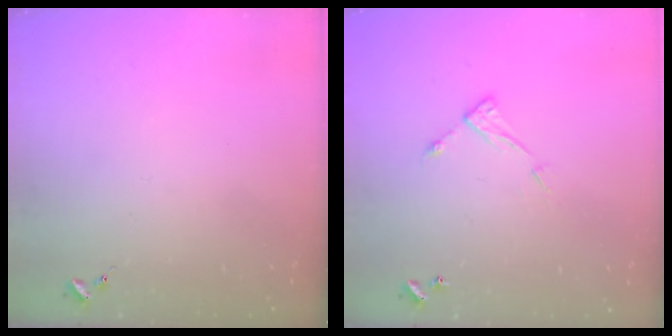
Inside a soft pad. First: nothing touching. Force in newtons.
{"total": 6.4, "press": 6.4, "slide": 0.3}